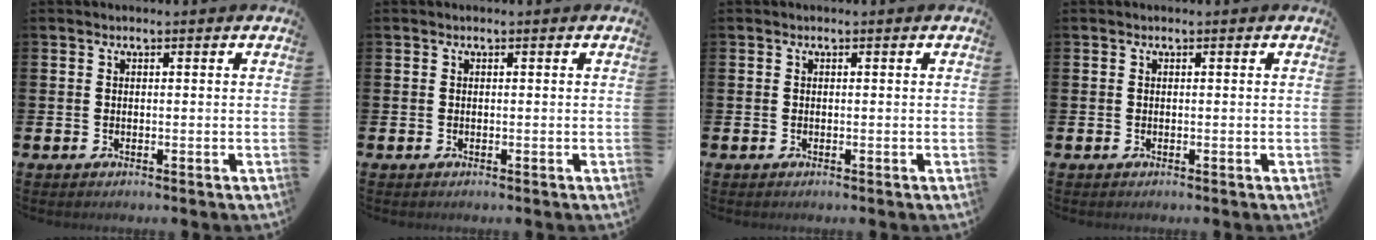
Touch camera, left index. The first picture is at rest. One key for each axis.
{"total": 0.0}
{"total": 0.0}
{"total": 0.0}